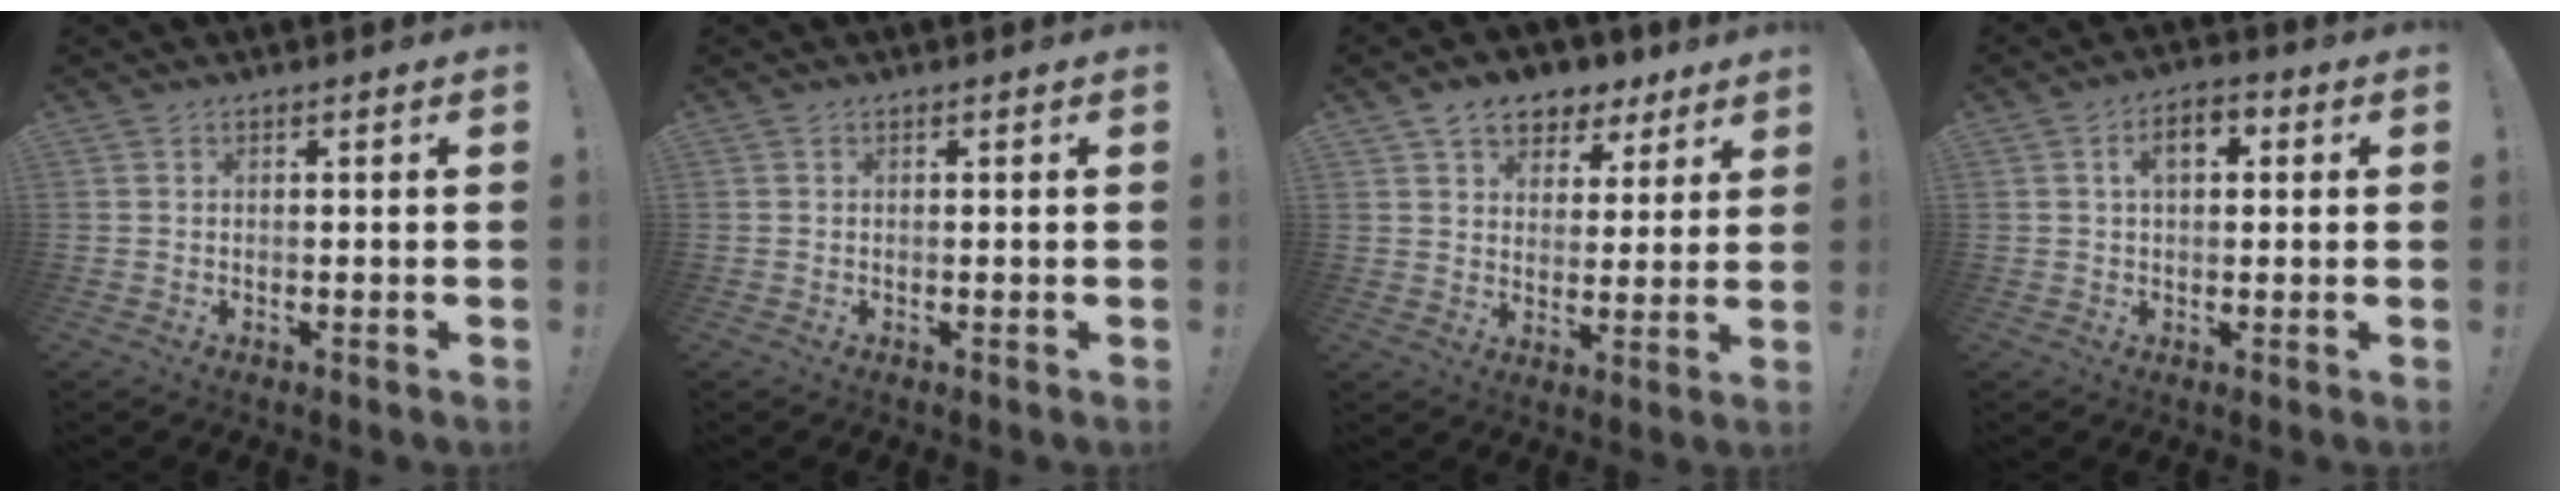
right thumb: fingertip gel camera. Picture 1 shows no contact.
{"total": 0.0}
{"total": 9.0, "force": [5.8, 6.2, 3.1], "torque": [-0.035, -0.036, 0.108]}
{"total": 2.0, "force": [0.5, 1.4, 1.4], "torque": [-0.012, 0.001, 0.004]}